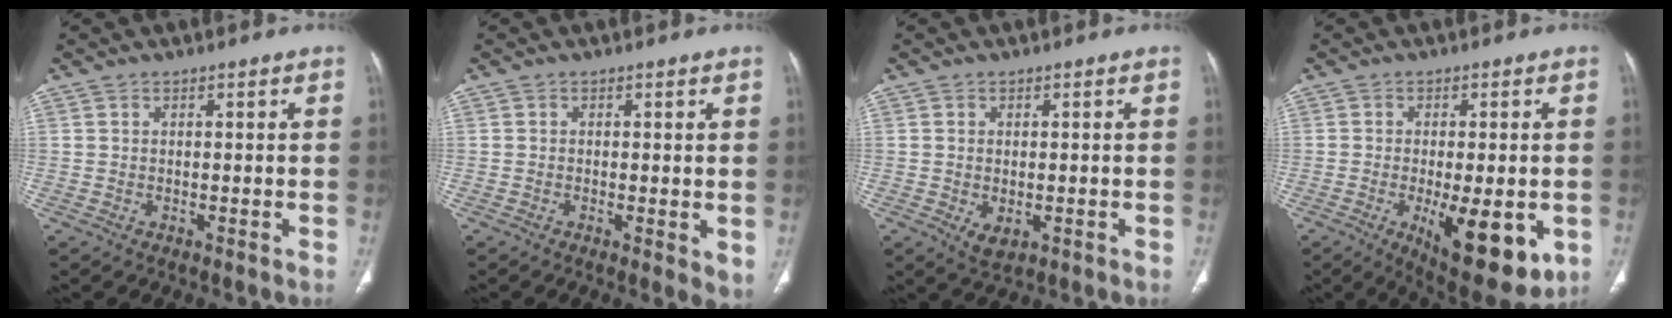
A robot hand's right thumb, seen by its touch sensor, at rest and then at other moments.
{"total": 3.4, "force": [-0.4, 1.2, 3.2], "torque": [-0.043, -0.010, -0.010]}
{"total": 3.4, "force": [-0.8, 2.0, 2.6], "torque": [-0.041, -0.006, -0.005]}
{"total": 15.4, "force": [-4.5, 6.0, 13.4], "torque": [-0.163, -0.016, -0.048]}